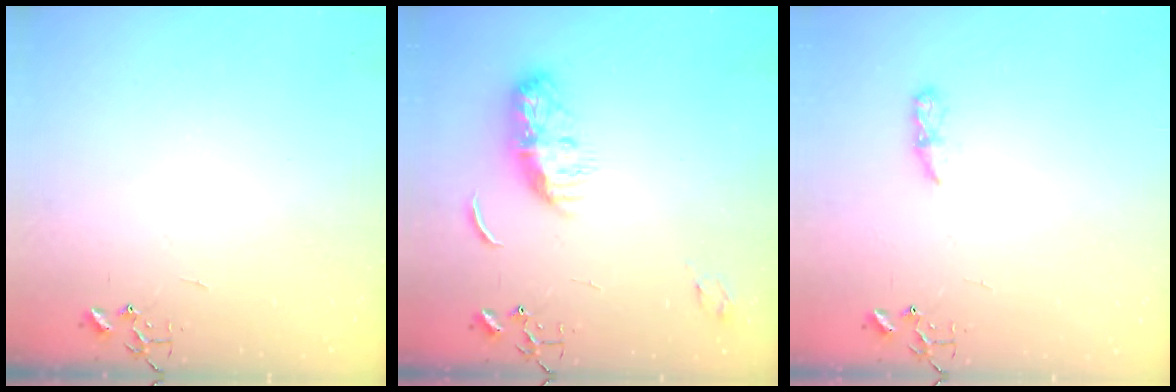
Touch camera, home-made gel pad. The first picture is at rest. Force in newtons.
{"total": 9.4, "press": 9.4, "slide": 0.4}
{"total": 5.0, "press": 4.9, "slide": 0.5}